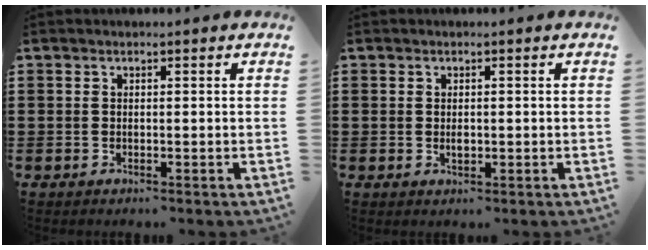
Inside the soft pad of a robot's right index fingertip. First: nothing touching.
{"total": 1.1, "force": [-0.1, 0.6, 0.9], "torque": [-0.017, 0.003, -0.003]}